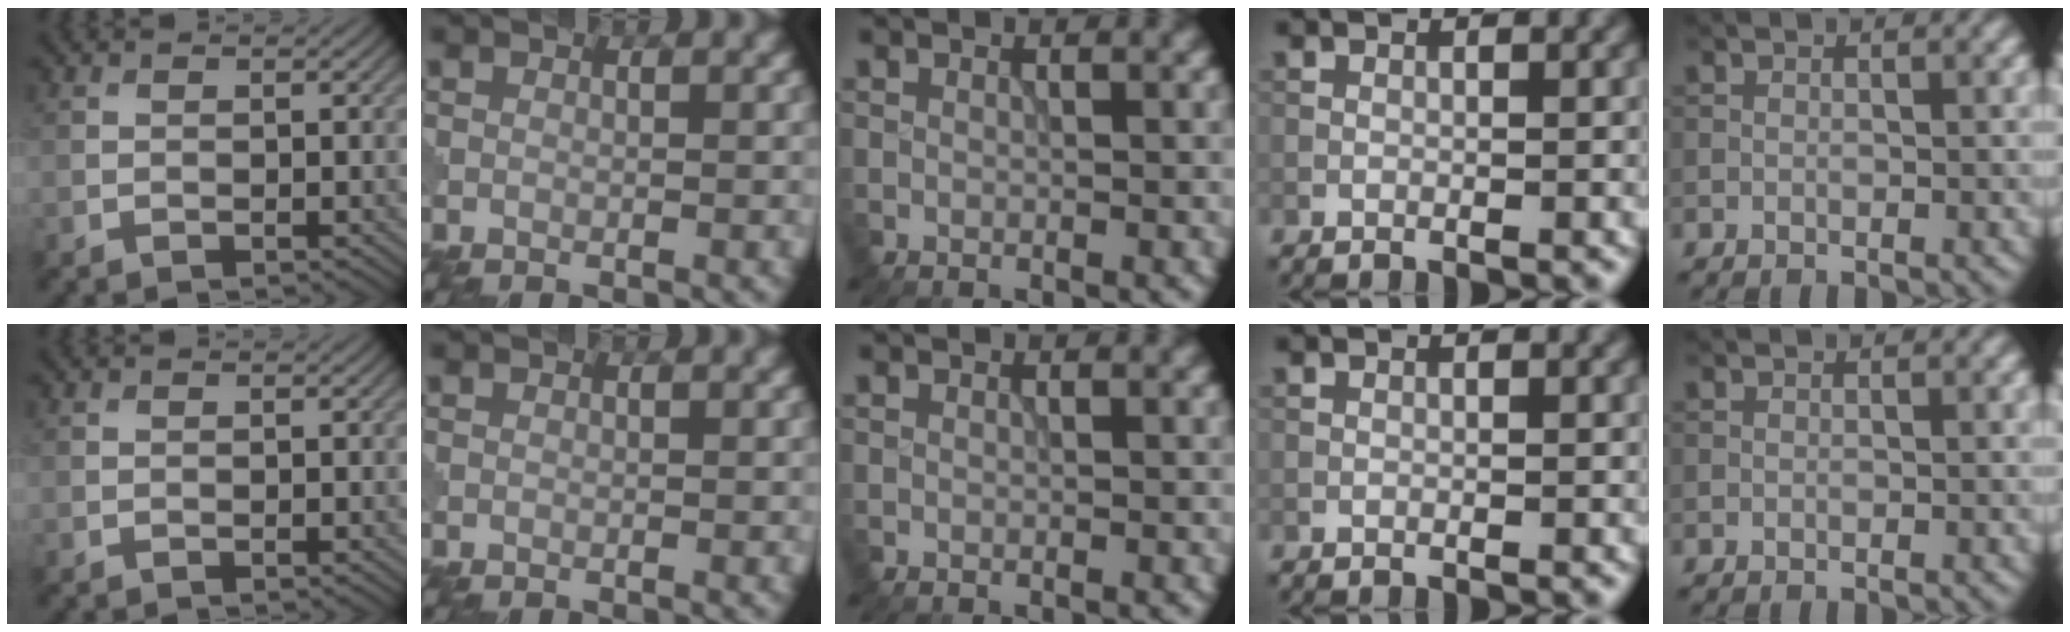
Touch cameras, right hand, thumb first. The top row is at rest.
{}